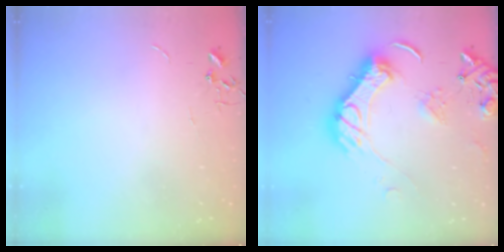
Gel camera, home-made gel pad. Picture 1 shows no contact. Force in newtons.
{"total": 18.6, "press": 18.4, "slide": 2.6}